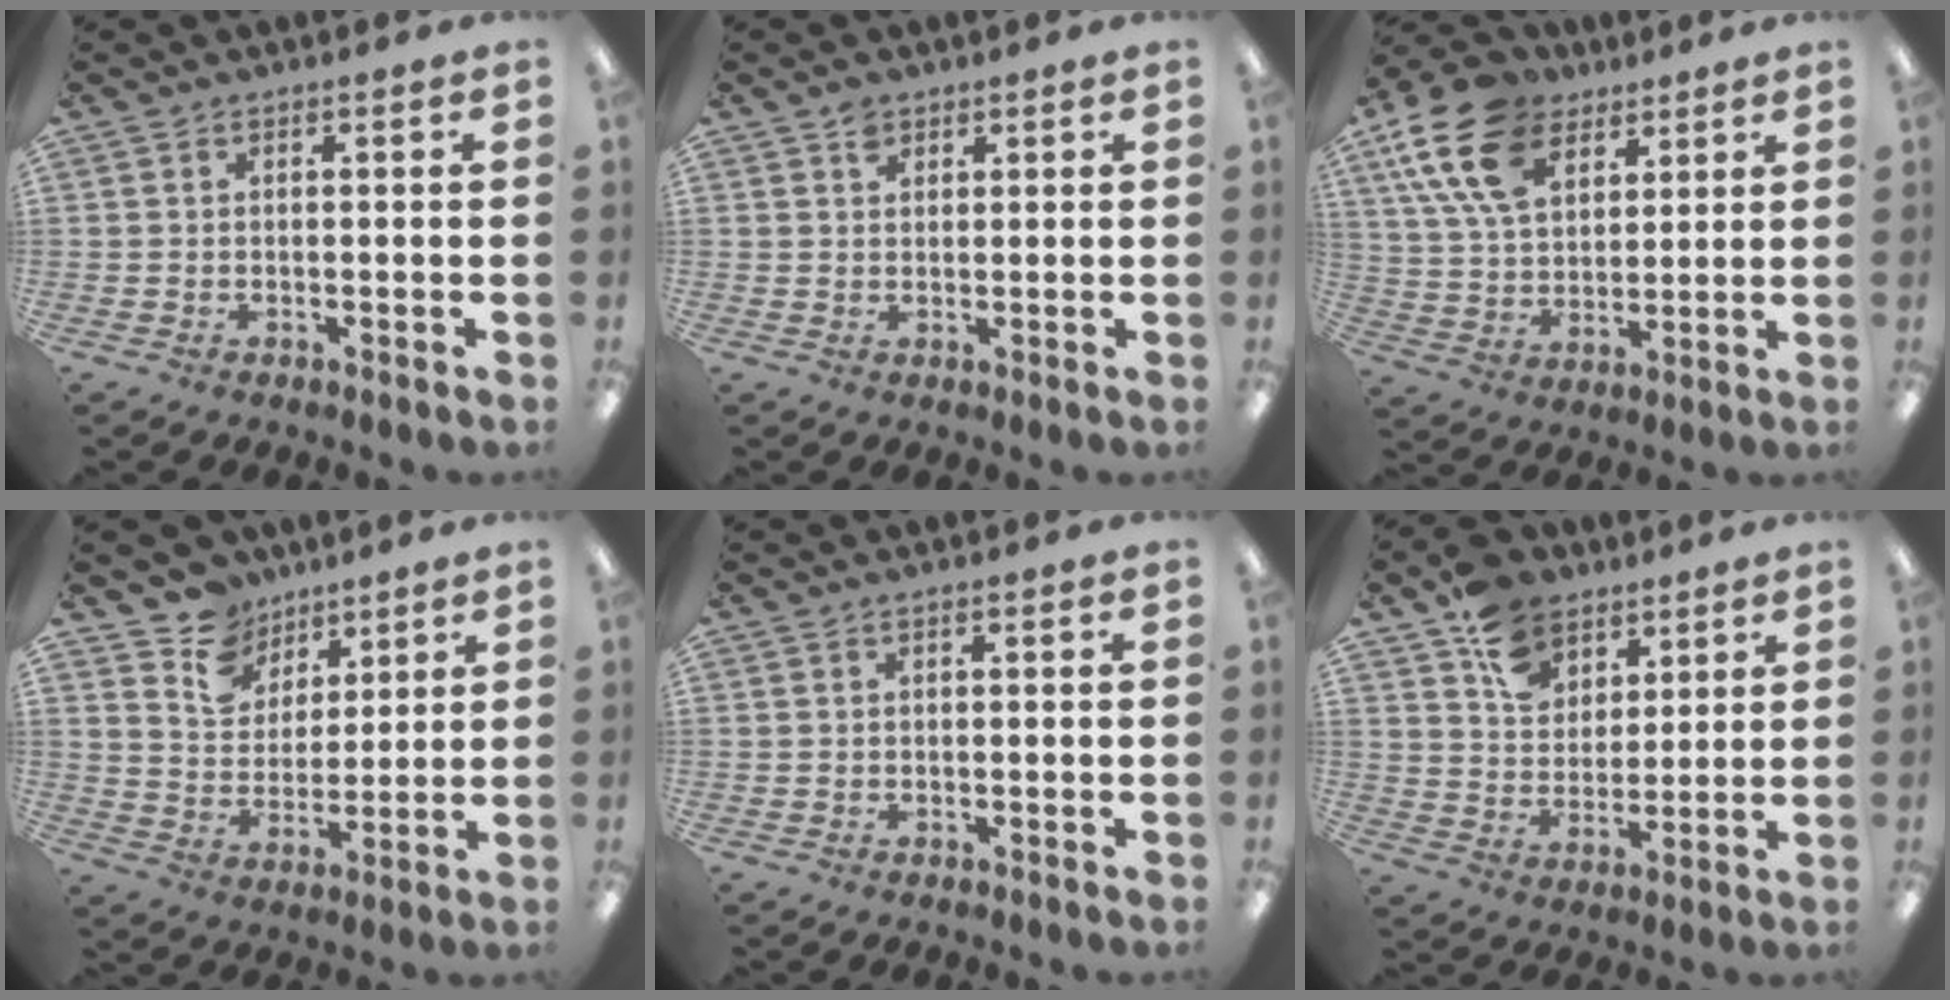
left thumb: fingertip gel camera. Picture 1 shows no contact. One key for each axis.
{"total": 2.5, "fx": 1.7, "fy": 1.6, "fz": 0.9, "tx": -0.011, "ty": -0.005, "tz": 0.031}
{"total": 17.4, "fx": 9.6, "fy": 10.8, "fz": 9.7, "tx": -0.210, "ty": -0.022, "tz": 0.180}
{"total": 10.1, "fx": 7.5, "fy": 6.6, "fz": 1.3, "tx": -0.036, "ty": -0.055, "tz": 0.144}
{"total": 0.0}
{"total": 13.0, "fx": 8.6, "fy": 8.9, "fz": 4.1, "tx": -0.081, "ty": -0.043, "tz": 0.168}